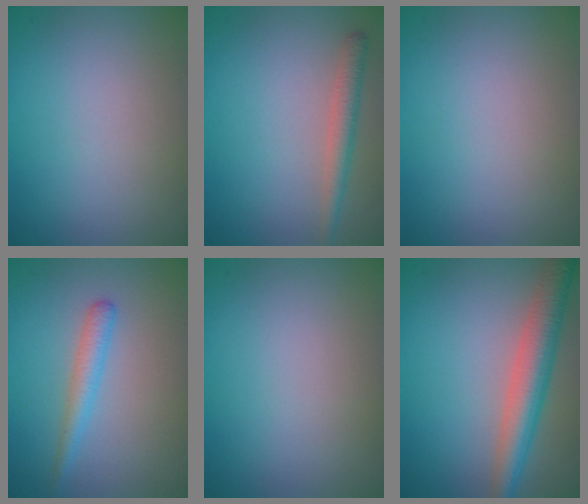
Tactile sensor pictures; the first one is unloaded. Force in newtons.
{"total": 2.1, "press": 2.1, "slide": 0.1}
{"total": 0.0}
{"total": 1.9, "press": 1.9, "slide": 0.1}
{"total": 0.0}
{"total": 5.1, "press": 5.1, "slide": 0.2}